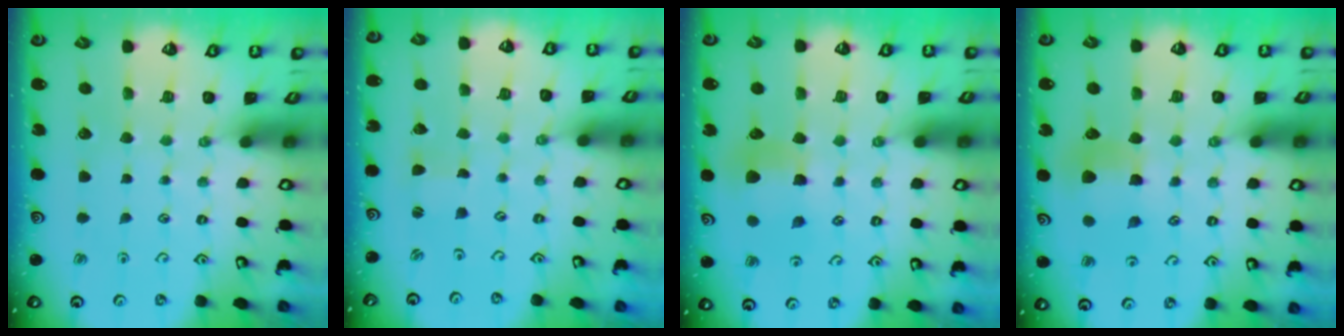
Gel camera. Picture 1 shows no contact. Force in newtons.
{"total": 0.0}
{"total": 7.8, "press": 7.8, "slide": 0.4}
{"total": 7.8, "press": 7.8, "slide": 0.4}